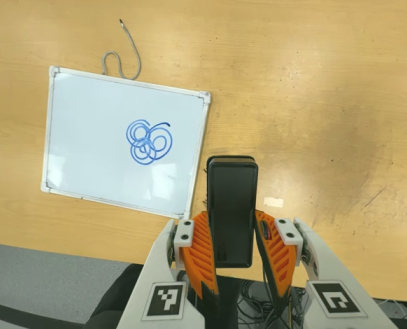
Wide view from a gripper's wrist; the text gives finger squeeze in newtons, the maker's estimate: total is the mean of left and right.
{"total": 5.0, "left": 3.3, "right": 6.8}